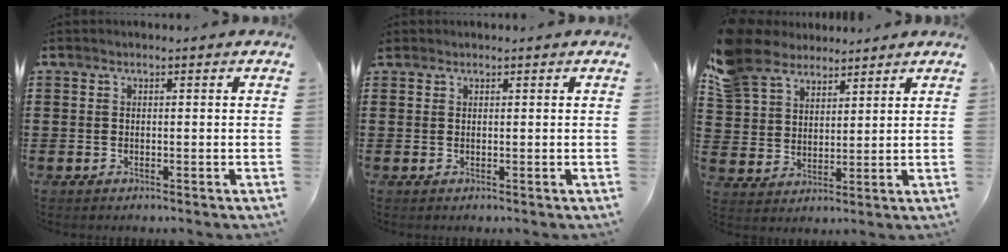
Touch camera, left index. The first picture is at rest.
{"total": 0.7, "force": [0.6, 0.4, 0.1], "torque": [-0.004, 0.002, 0.012]}
{"total": 8.1, "force": [6.7, 4.0, 2.0], "torque": [-0.076, -0.006, 0.129]}